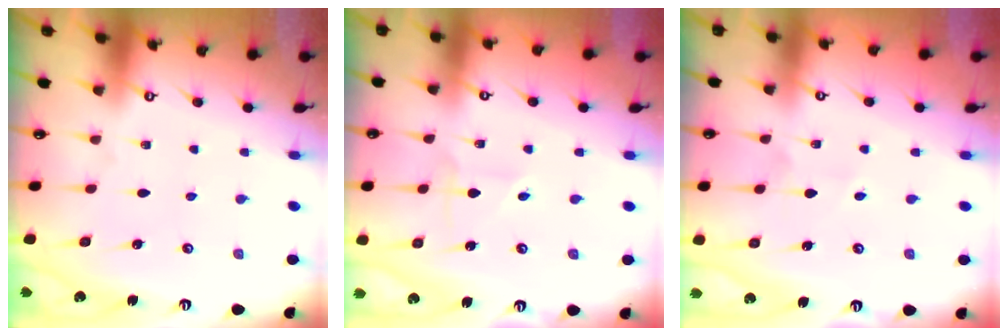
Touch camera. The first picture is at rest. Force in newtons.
{"total": 4.1, "press": 4.1, "slide": 0.1}
{"total": 2.7, "press": 2.6, "slide": 0.9}